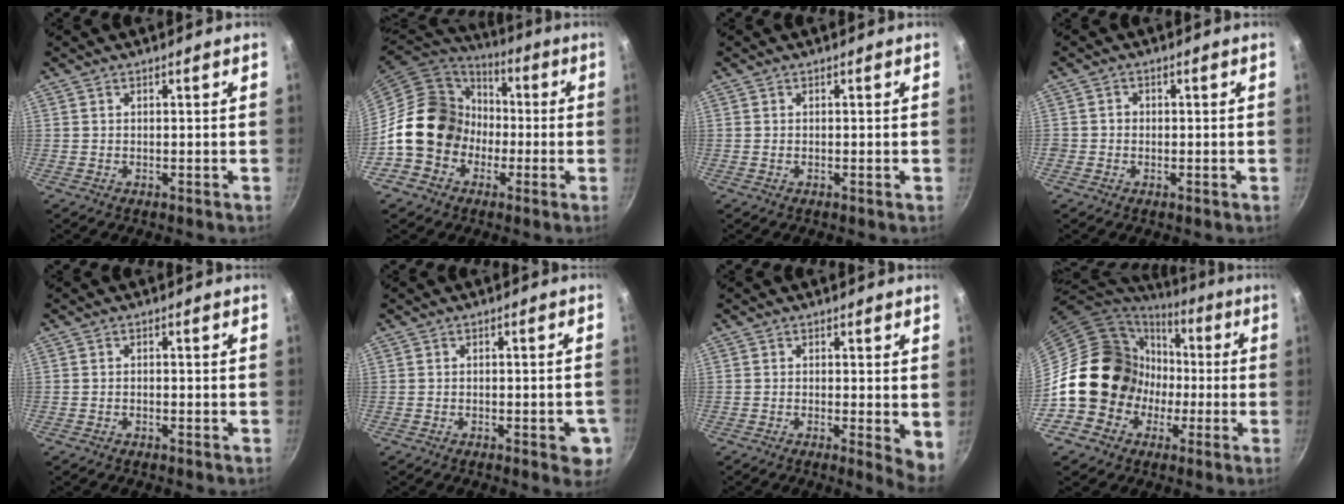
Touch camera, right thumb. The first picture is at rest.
{"total": 16.8, "force": [-2.4, 14.5, 8.1], "torque": [-0.094, 0.053, -0.043]}
{"total": 0.0}
{"total": 1.6, "force": [-0.4, 1.5, 0.4], "torque": [0.000, 0.005, -0.009]}
{"total": 0.6, "force": [-0.5, 0.2, 0.3], "torque": [-0.011, 0.006, -0.012]}
{"total": 5.0, "force": [-2.0, 1.9, 4.1], "torque": [-0.036, 0.004, -0.024]}
{"total": 4.5, "force": [-0.3, 1.2, 4.3], "torque": [-0.051, -0.011, -0.007]}
{"total": 18.9, "force": [-2.6, 16.9, 8.1], "torque": [-0.117, 0.051, -0.033]}